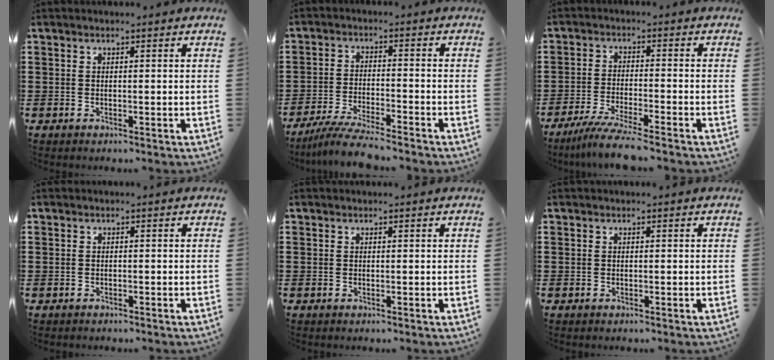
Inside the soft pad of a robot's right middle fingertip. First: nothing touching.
{"total": 6.0, "force": [-5.5, -0.1, 2.4], "torque": [-0.057, -0.016, -0.106]}
{"total": 5.9, "force": [-5.1, -0.4, 2.9], "torque": [-0.066, -0.023, -0.097]}
{"total": 0.7, "force": [-0.6, 0.4, -0.1], "torque": [0.000, 0.000, -0.014]}
{"total": 0.0}
{"total": 0.0}